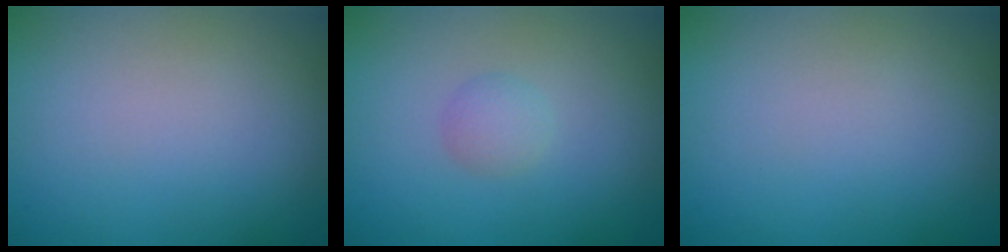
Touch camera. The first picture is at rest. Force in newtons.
{"total": 1.3, "press": 1.3, "slide": 0.1}
{"total": 0.0}